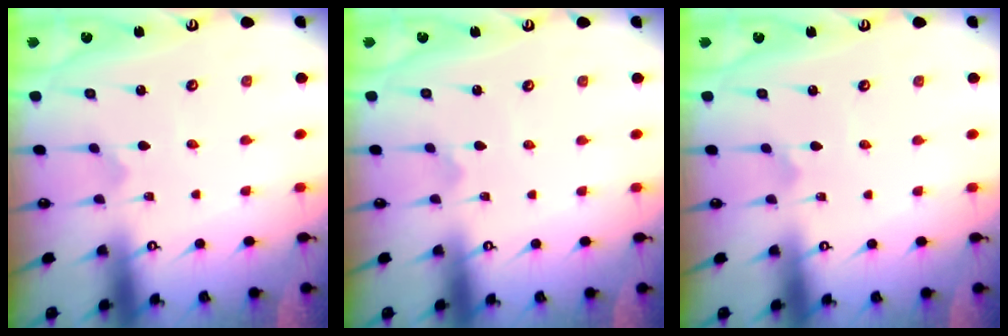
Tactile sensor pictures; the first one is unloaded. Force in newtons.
{"total": 1.7, "press": 1.7, "slide": 0.1}
{"total": 0.8, "press": 0.8, "slide": 0.0}